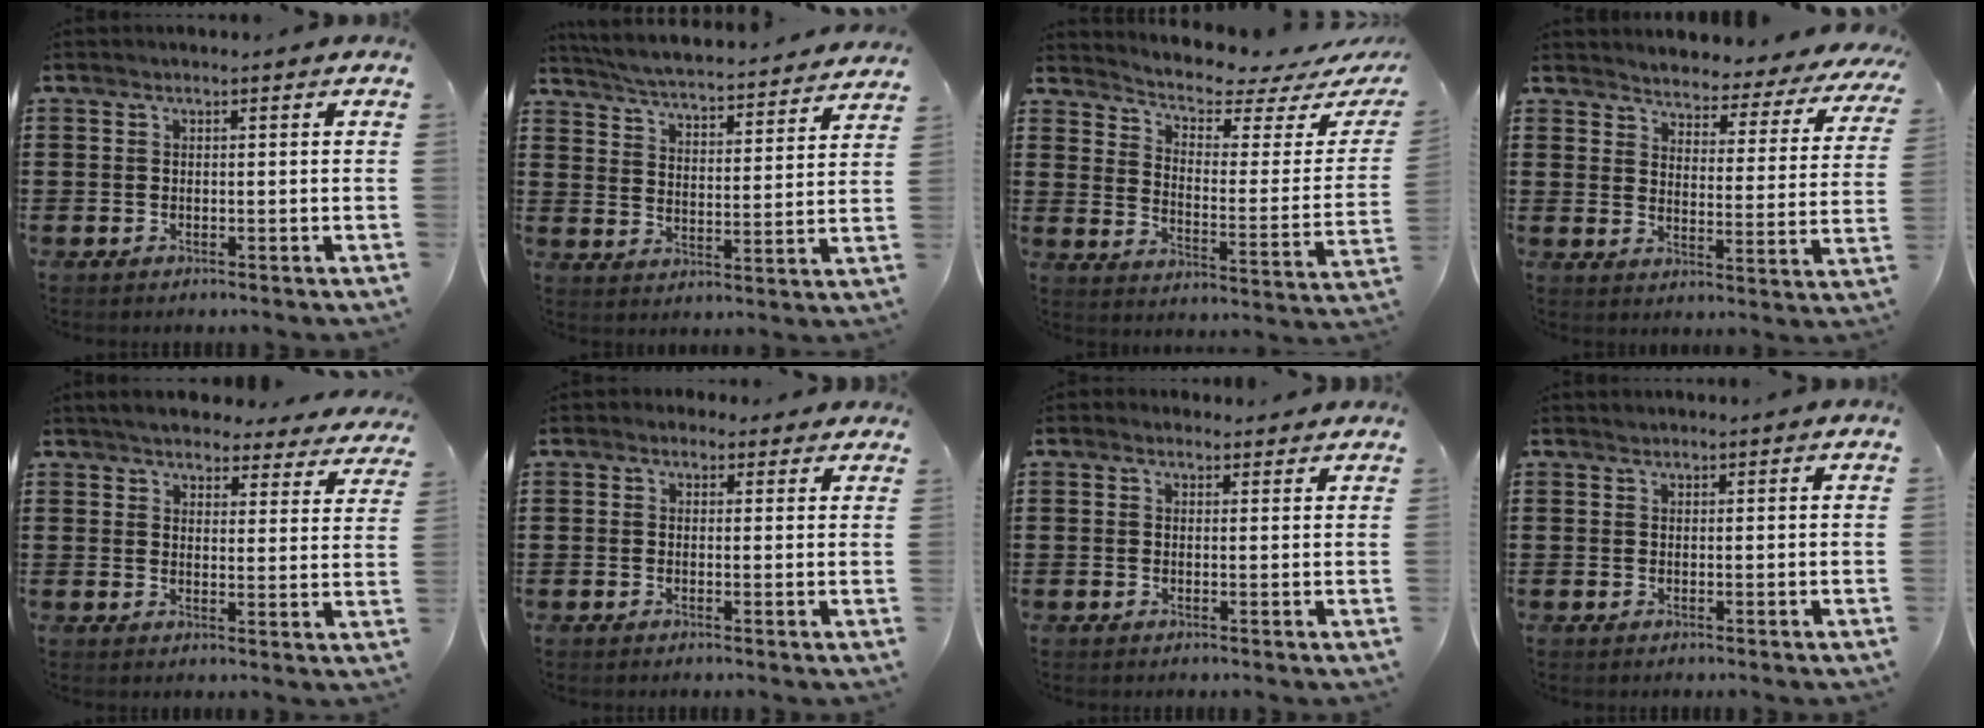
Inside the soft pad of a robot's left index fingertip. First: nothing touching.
{"total": 4.3, "force": [4.2, -0.5, 0.7], "torque": [-0.038, -0.037, 0.066]}
{"total": 4.0, "force": [3.3, 0.7, 2.0], "torque": [-0.053, -0.031, 0.045]}
{"total": 3.2, "force": [3.2, 0.3, -0.1], "torque": [-0.016, -0.036, 0.046]}
{"total": 4.1, "force": [4.0, 0.6, 0.8], "torque": [-0.034, -0.018, 0.071]}
{"total": 1.6, "force": [1.0, 1.2, 0.3], "torque": [-0.004, 0.006, 0.017]}
{"total": 1.5, "force": [1.3, 0.7, 0.2], "torque": [-0.007, 0.006, 0.024]}
{"total": 0.7, "force": [0.6, 0.3, 0.0], "torque": [-0.003, 0.001, 0.013]}